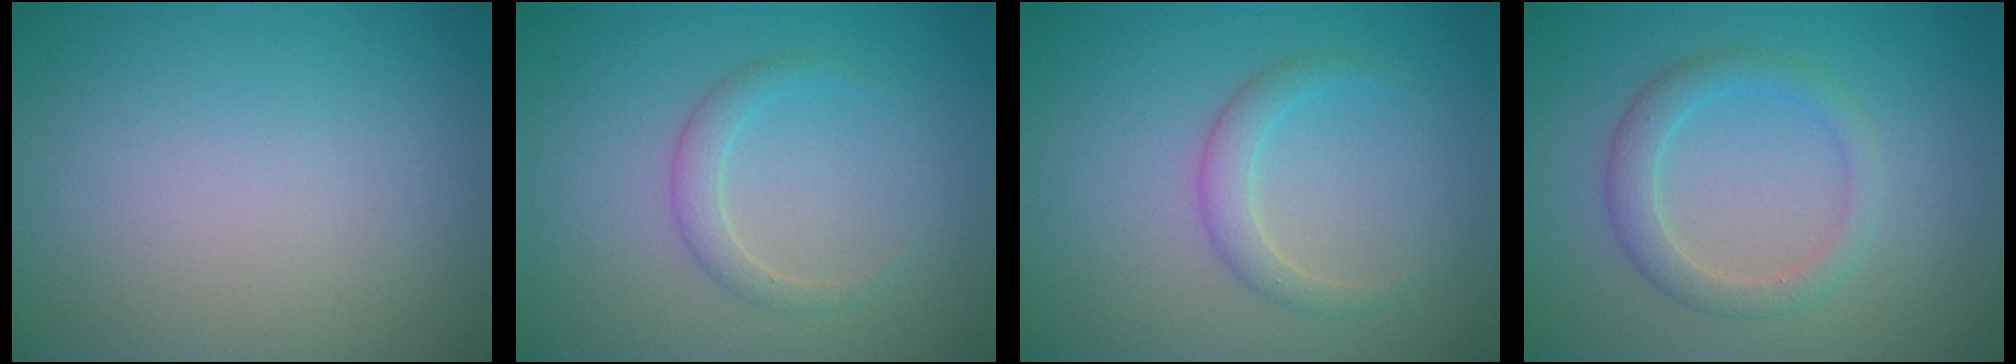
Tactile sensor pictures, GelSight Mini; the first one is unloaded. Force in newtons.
{"total": 1.6, "press": 1.6, "slide": 0.1}
{"total": 2.0, "press": 2.0, "slide": 0.1}
{"total": 2.6, "press": 2.6, "slide": 0.1}